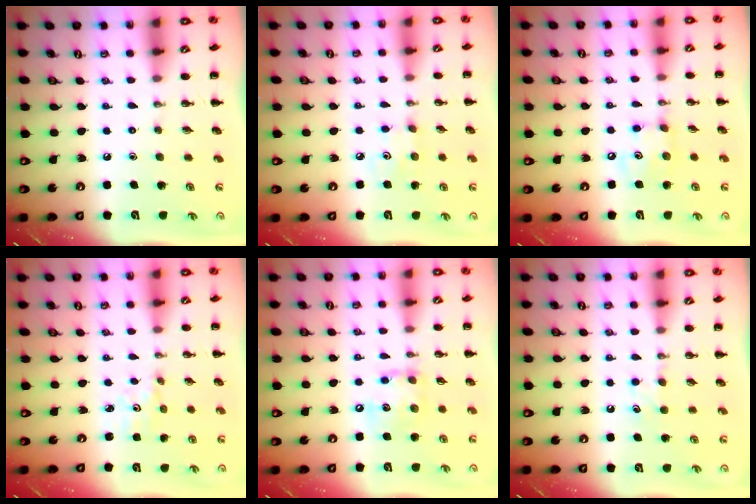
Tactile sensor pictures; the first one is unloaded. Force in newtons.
{"total": 2.9, "press": 2.8, "slide": 0.8}
{"total": 6.3, "press": 6.3, "slide": 0.6}
{"total": 2.3, "press": 2.2, "slide": 0.7}
{"total": 10.8, "press": 10.8, "slide": 1.0}
{"total": 5.0, "press": 4.8, "slide": 1.4}